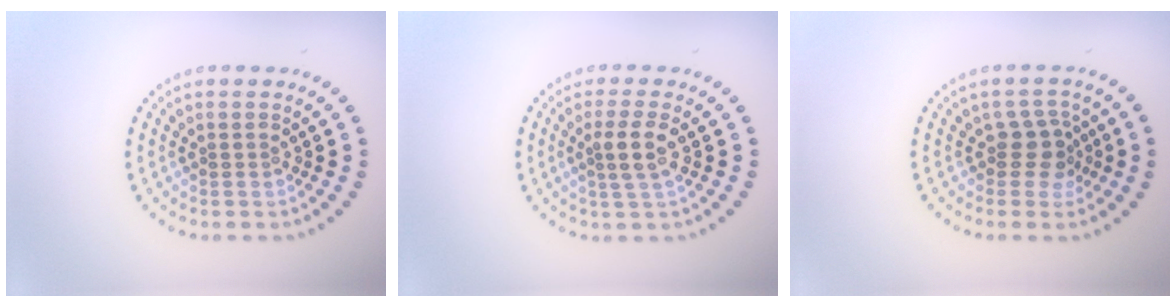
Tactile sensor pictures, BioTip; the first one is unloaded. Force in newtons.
{"total": 2.5, "press": 2.1, "slide": 1.2}
{"total": 2.5, "press": 1.9, "slide": 1.6}